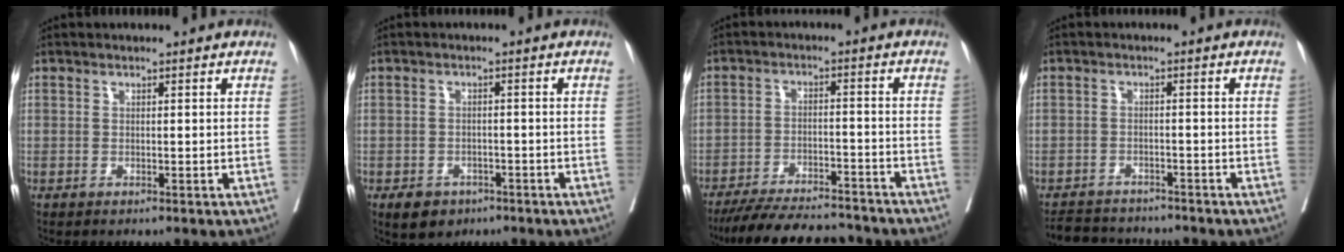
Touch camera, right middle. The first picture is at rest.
{"total": 4.4, "force": [-2.8, 3.0, 1.5], "torque": [-0.021, 0.003, -0.037]}
{"total": 15.1, "force": [-13.9, 2.6, 5.4], "torque": [-0.096, -0.005, -0.202]}
{"total": 7.3, "force": [-7.1, 1.4, 1.2], "torque": [-0.017, 0.002, -0.105]}